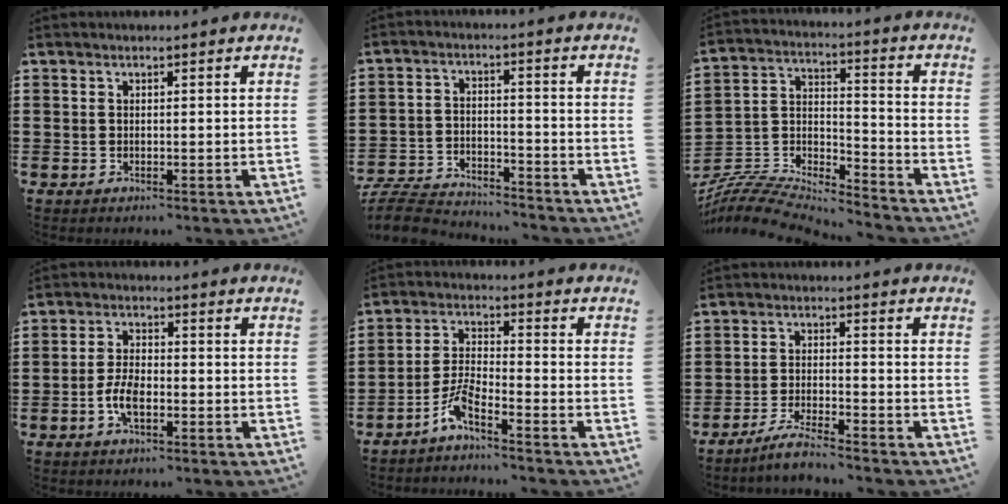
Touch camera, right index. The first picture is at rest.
{"total": 6.0, "force": [-5.8, 0.9, 1.0], "torque": [-0.041, 0.001, -0.121]}
{"total": 7.5, "force": [-7.3, 1.2, 1.2], "torque": [-0.037, -0.002, -0.151]}
{"total": 4.8, "force": [-1.7, 2.2, 3.9], "torque": [-0.096, -0.003, -0.037]}
{"total": 5.3, "force": [-4.3, 0.3, 3.0], "torque": [-0.088, -0.013, -0.092]}
{"total": 4.1, "force": [-3.8, -0.1, 1.4], "torque": [-0.033, 0.000, -0.077]}